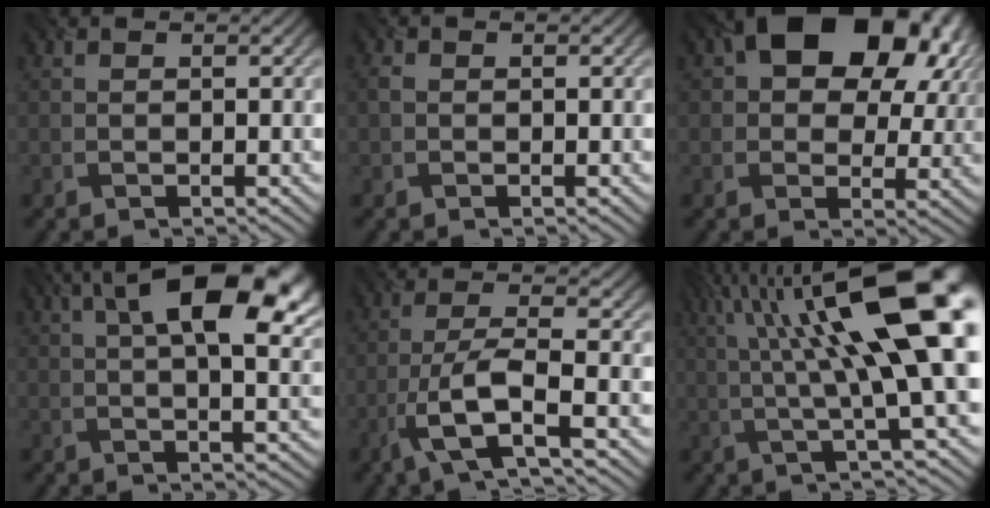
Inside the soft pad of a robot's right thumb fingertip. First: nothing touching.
{"total": 1.1, "force": [-0.1, 0.9, 0.7], "torque": [-0.017, 0.002, -0.006]}
{"total": 17.6, "force": [7.3, 11.4, 11.2], "torque": [-0.157, 0.030, 0.114]}
{"total": 15.8, "force": [6.1, 6.3, 13.1], "torque": [-0.193, 0.029, 0.076]}
{"total": 7.2, "force": [-3.4, 1.4, 6.2], "torque": [-0.127, 0.004, -0.081]}
{"total": 18.6, "force": [5.0, 4.7, 17.3], "torque": [-0.288, 0.030, 0.096]}